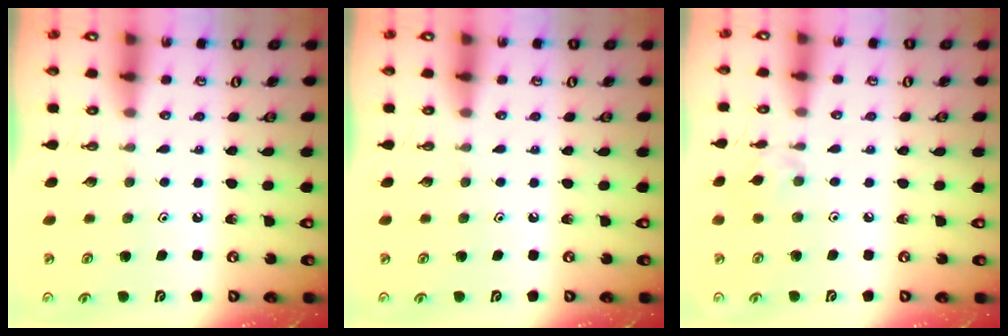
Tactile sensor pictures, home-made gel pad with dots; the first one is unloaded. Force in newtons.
{"total": 0.0}
{"total": 2.4, "press": 2.3, "slide": 0.5}